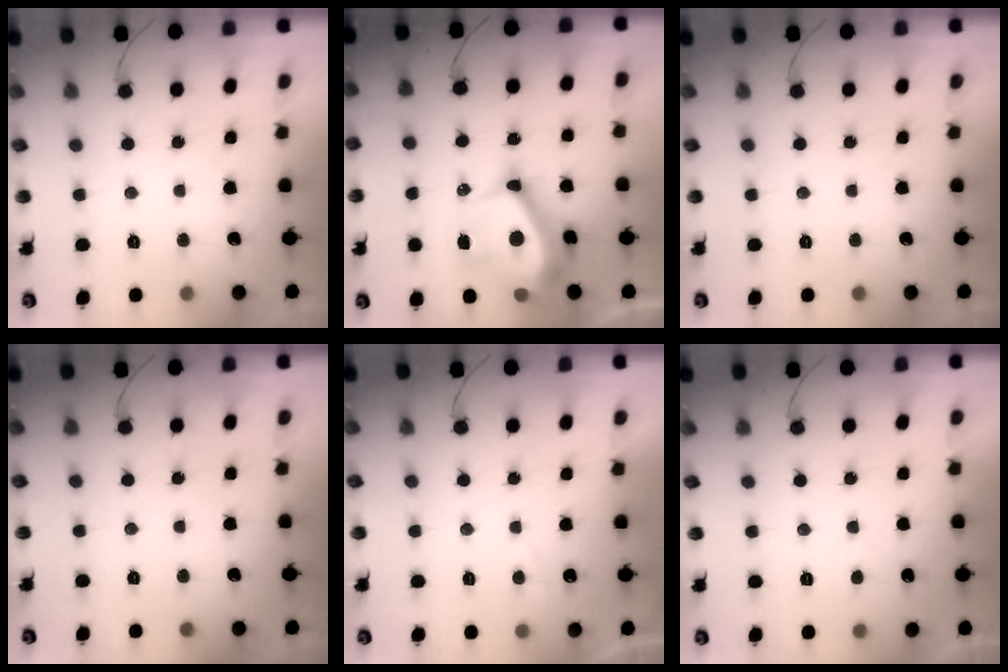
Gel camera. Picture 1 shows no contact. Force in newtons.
{"total": 16.5, "press": 16.2, "slide": 3.2}
{"total": 0.0}
{"total": 0.0}
{"total": 0.9, "press": 0.7, "slide": 0.5}
{"total": 0.6, "press": 0.0, "slide": 0.6}